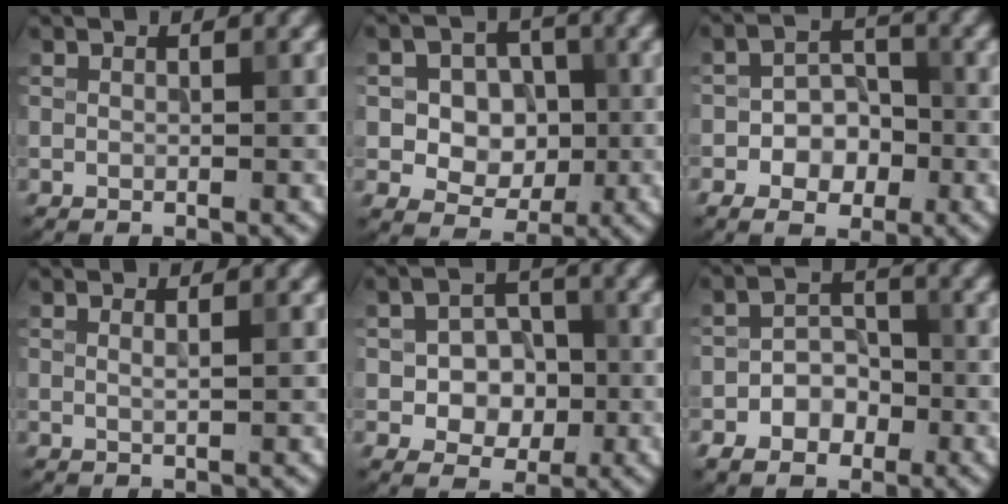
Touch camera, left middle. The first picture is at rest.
{"total": 6.5, "force": [0.5, 5.6, 3.3], "torque": [-0.032, 0.019, -0.006]}
{"total": 4.5, "force": [-1.8, 3.2, 2.6], "torque": [-0.015, 0.004, -0.044]}
{"total": 1.0, "force": [0.4, 0.3, 0.9], "torque": [-0.006, 0.002, 0.002]}
{"total": 5.1, "force": [-0.8, 3.9, 3.3], "torque": [-0.035, 0.000, -0.021]}
{"total": 3.8, "force": [-1.8, 2.8, 1.8], "torque": [-0.024, 0.001, -0.033]}